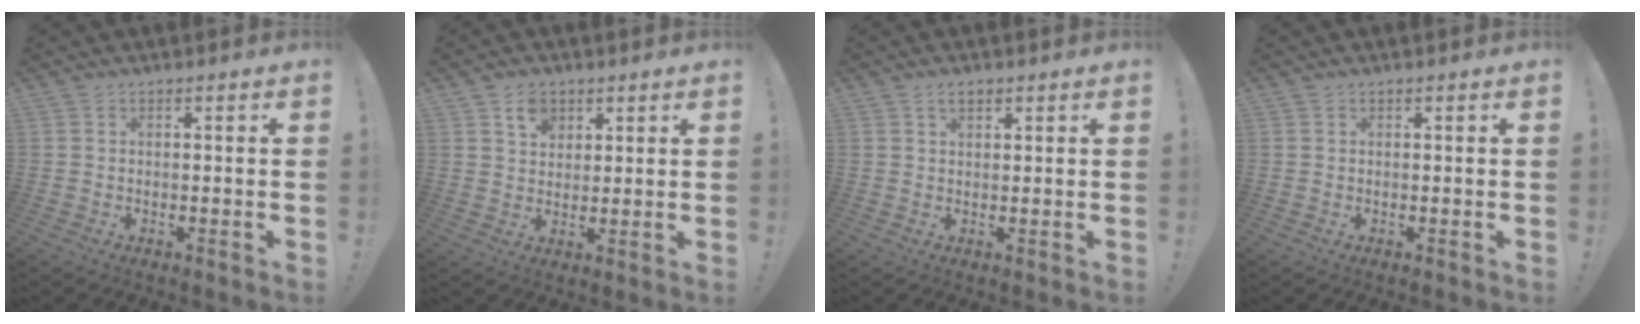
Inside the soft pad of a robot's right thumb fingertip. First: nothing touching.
{"total": 5.9, "force": [3.3, 4.4, 2.3], "torque": [-0.027, -0.011, 0.057]}
{"total": 2.5, "force": [1.5, 1.4, 1.5], "torque": [-0.020, -0.003, 0.026]}
{"total": 0.0}